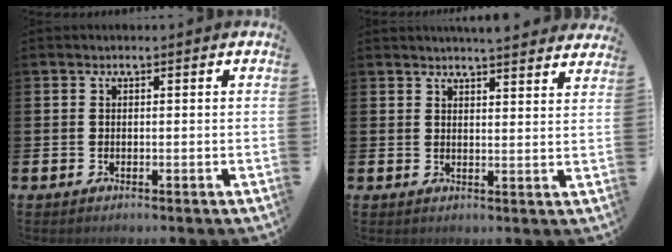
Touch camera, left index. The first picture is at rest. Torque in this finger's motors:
{"motor_torque": [0.71, -1.43, 0.58, 0.04]}